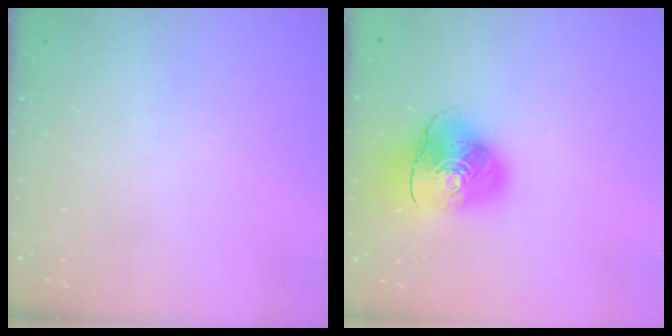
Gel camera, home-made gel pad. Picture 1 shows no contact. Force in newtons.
{"total": 12.7, "press": 12.6, "slide": 2.0}